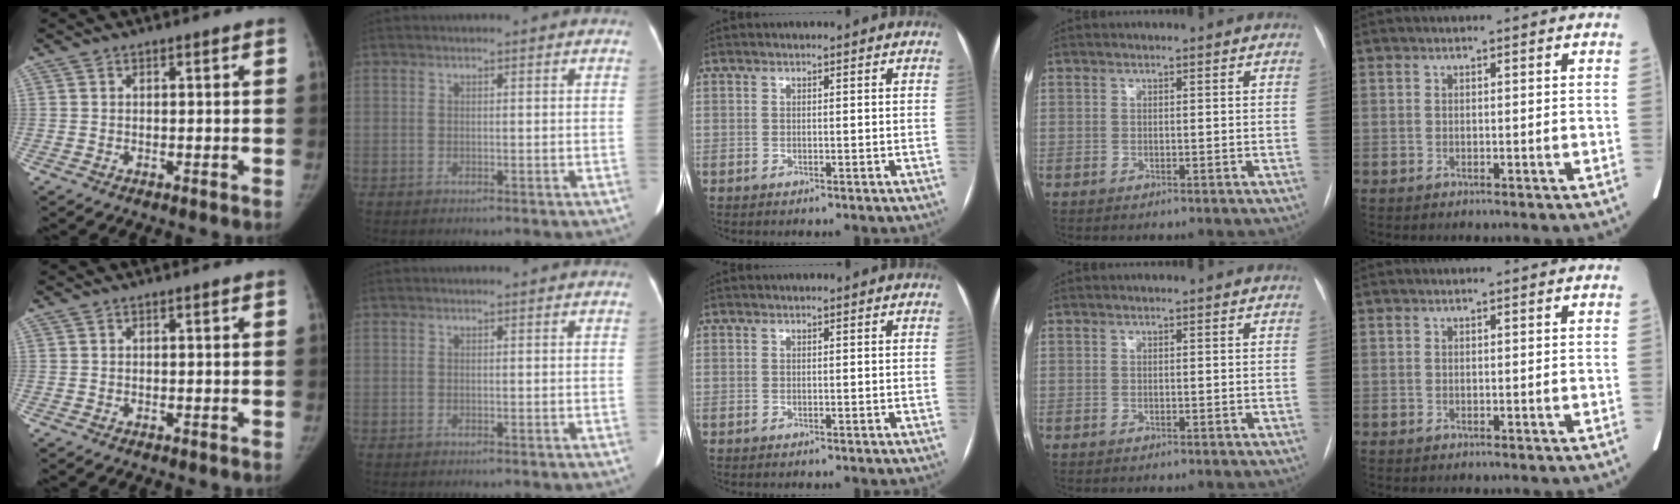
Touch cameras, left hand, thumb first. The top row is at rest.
{}